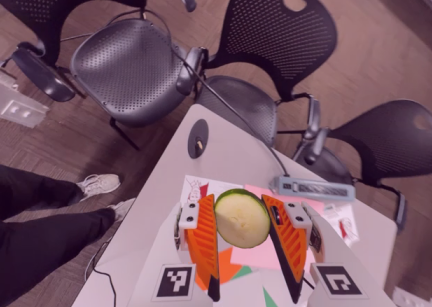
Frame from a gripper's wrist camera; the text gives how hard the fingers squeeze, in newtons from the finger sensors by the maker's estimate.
{"total": 11.0, "left": 10.7, "right": 11.3}